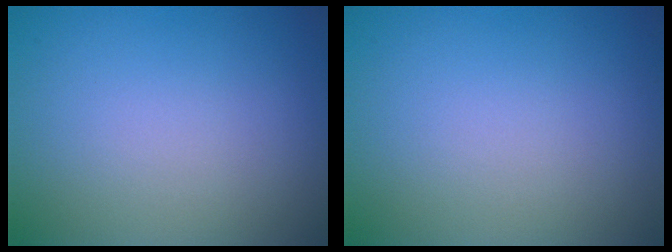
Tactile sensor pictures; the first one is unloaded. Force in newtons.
{"total": 0.0}